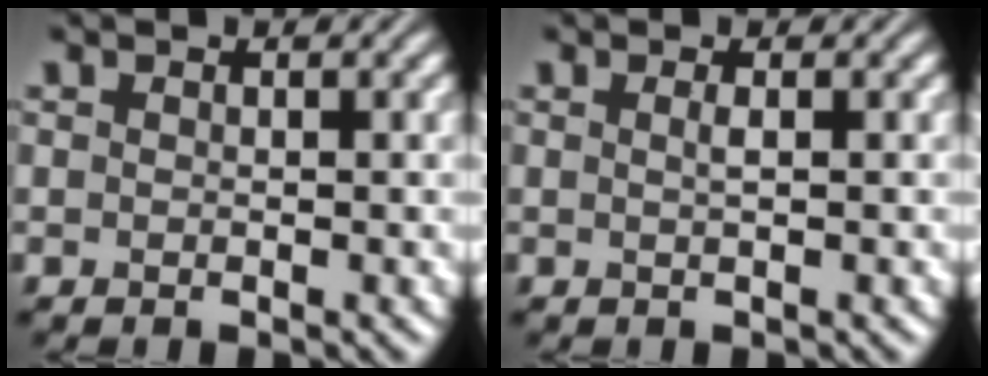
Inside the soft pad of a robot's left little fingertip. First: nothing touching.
{"total": 0.9, "force": [0.1, 0.3, 0.8], "torque": [-0.012, 0.004, 0.000]}